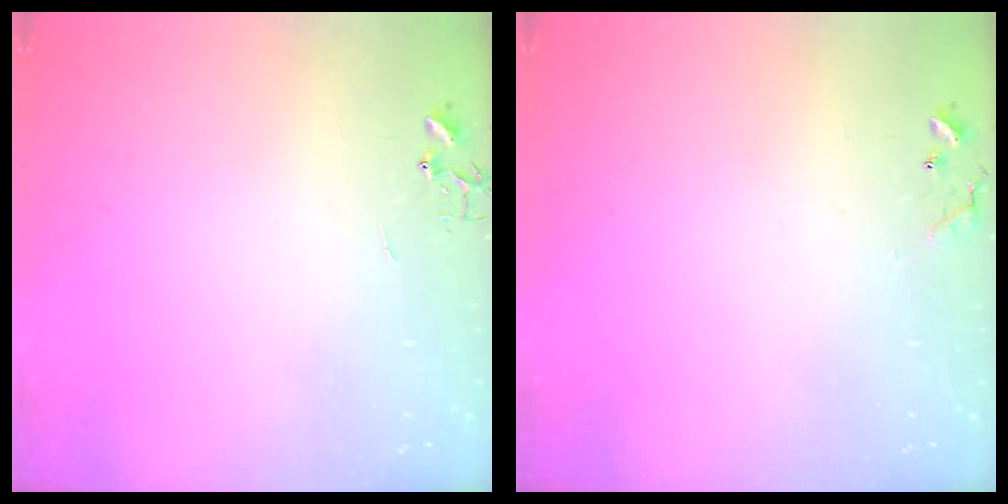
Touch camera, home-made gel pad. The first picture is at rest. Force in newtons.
{"total": 7.7, "press": 7.7, "slide": 0.5}